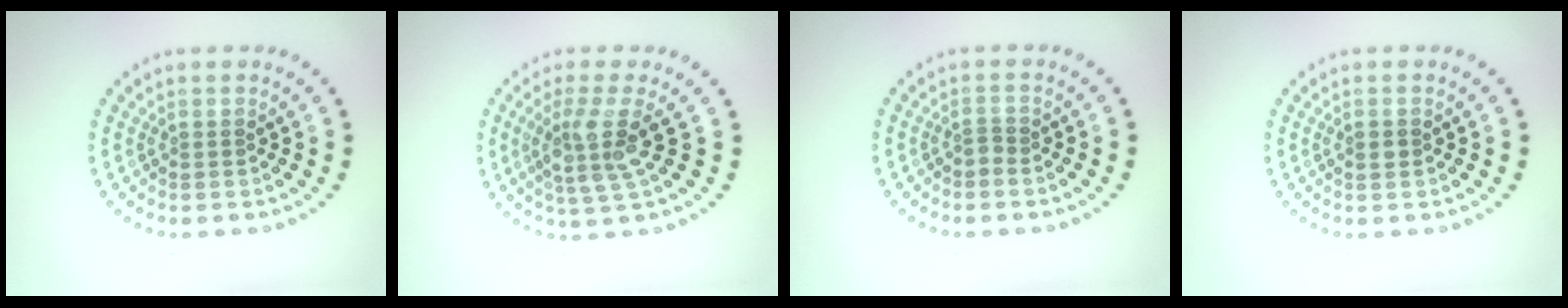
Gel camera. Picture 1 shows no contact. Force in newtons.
{"total": 3.8, "press": 3.1, "slide": 2.3}
{"total": 0.6, "press": 0.3, "slide": 0.5}
{"total": 1.2, "press": 1.2, "slide": 0.0}